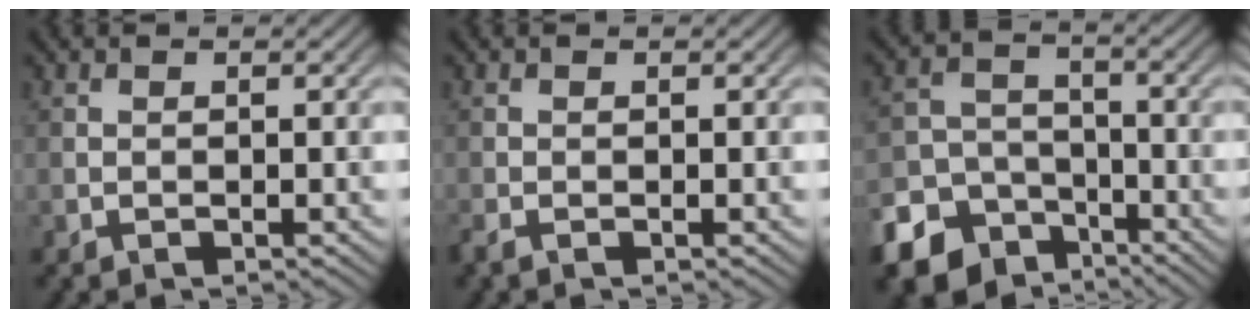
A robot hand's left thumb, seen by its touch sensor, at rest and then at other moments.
{"total": 1.0, "force": [-0.8, 0.2, 0.5], "torque": [-0.016, -0.004, -0.018]}
{"total": 12.1, "force": [-7.7, 8.6, 3.6], "torque": [-0.099, -0.046, -0.133]}